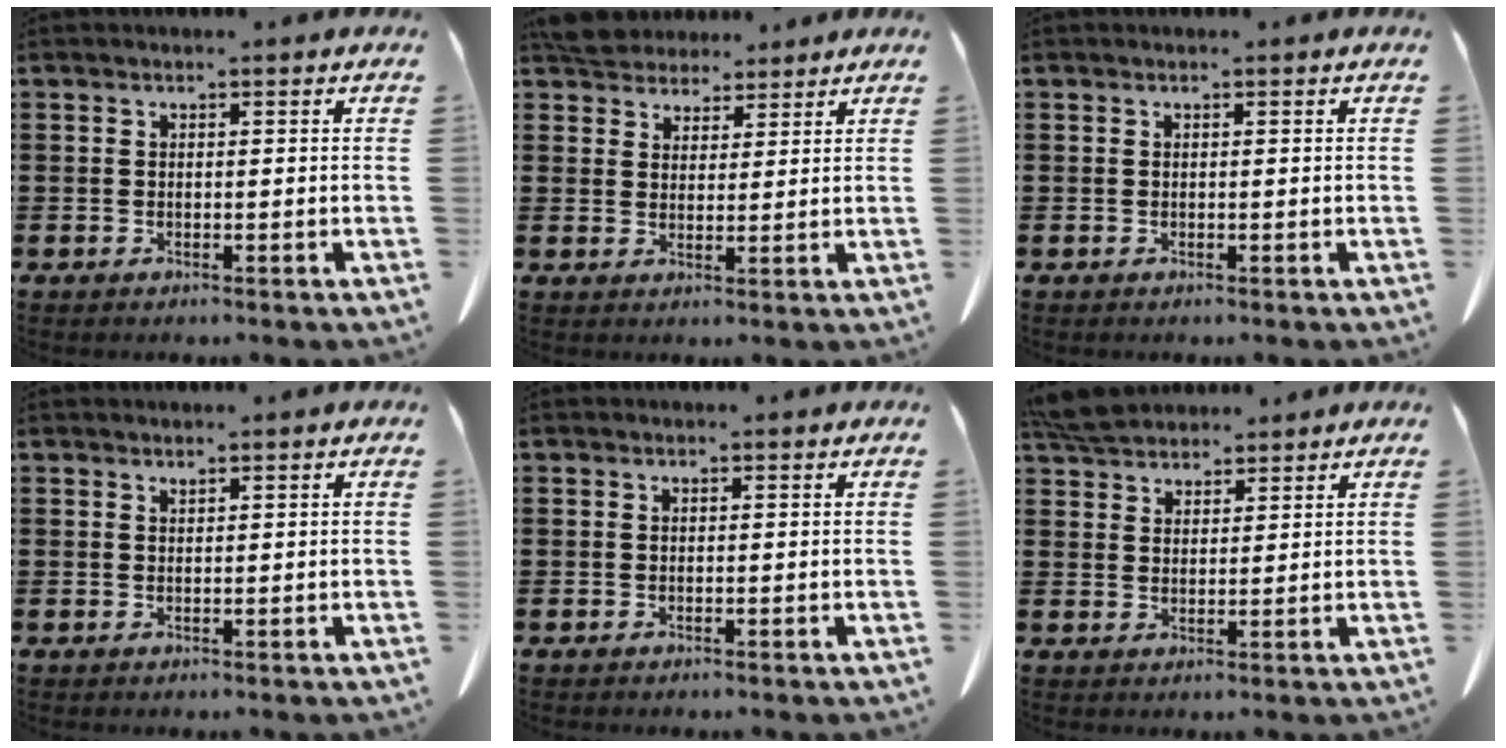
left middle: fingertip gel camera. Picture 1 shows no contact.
{"total": 5.2, "force": [4.9, 1.7, 0.8], "torque": [-0.035, -0.007, 0.095]}
{"total": 0.0}
{"total": 0.8, "force": [0.8, 0.0, 0.2], "torque": [-0.007, -0.004, 0.016]}
{"total": 0.0}
{"total": 5.3, "force": [4.9, 1.3, 1.4], "torque": [-0.044, -0.006, 0.096]}